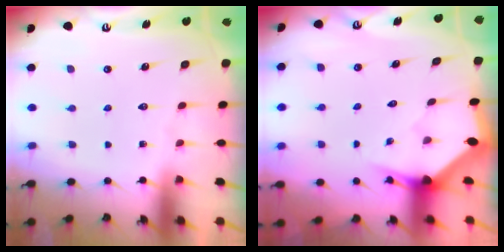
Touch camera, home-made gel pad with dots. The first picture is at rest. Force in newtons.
{"total": 2.9, "press": 2.9, "slide": 0.1}